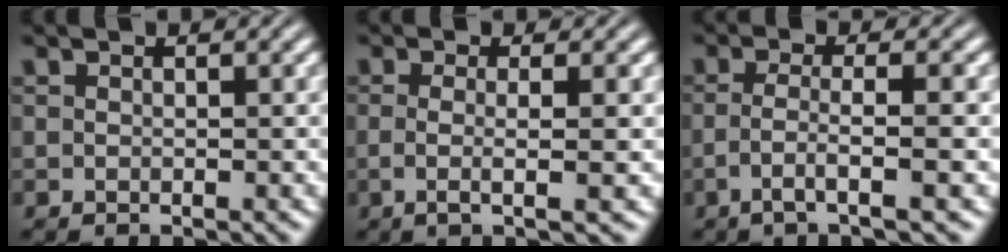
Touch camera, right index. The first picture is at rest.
{"total": 2.6, "force": [-0.4, -0.8, 2.4], "torque": [-0.048, -0.012, -0.001]}
{"total": 3.3, "force": [-1.5, -0.7, 2.8], "torque": [-0.058, -0.017, -0.016]}